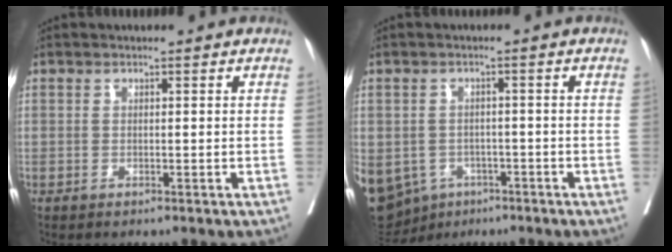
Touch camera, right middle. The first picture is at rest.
{"total": 20.3, "force": [-8.7, 16.5, 8.1], "torque": [-0.278, -0.009, -0.117]}